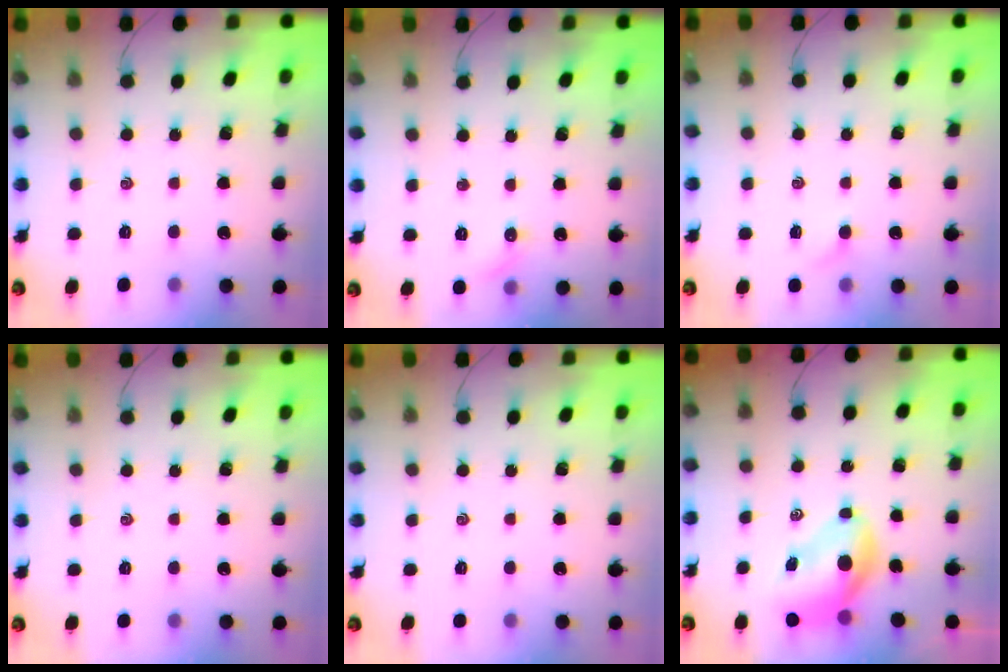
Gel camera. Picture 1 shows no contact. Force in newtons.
{"total": 5.1, "press": 4.9, "slide": 1.5}
{"total": 2.6, "press": 2.5, "slide": 0.8}
{"total": 0.0}
{"total": 0.0}
{"total": 7.5, "press": 7.2, "slide": 2.1}